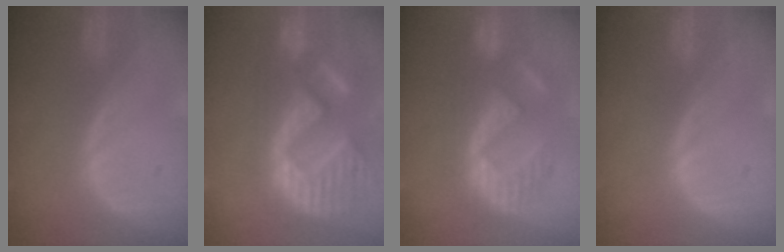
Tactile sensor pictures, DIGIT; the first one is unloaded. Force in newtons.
{"total": 15.2, "press": 12.6, "slide": 8.4}
{"total": 9.4, "press": 9.4, "slide": 0.4}
{"total": 0.0}